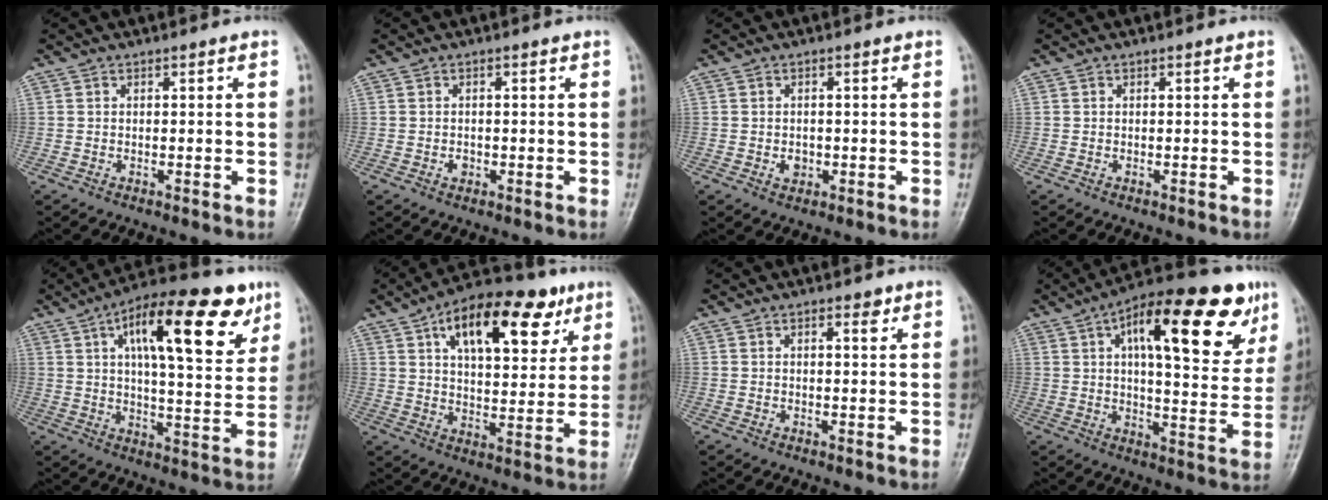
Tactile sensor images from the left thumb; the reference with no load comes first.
{"total": 1.2, "force": [-0.4, 1.0, 0.6], "torque": [-0.003, 0.002, -0.005]}
{"total": 2.0, "force": [-0.4, 1.6, 1.1], "torque": [-0.007, 0.002, -0.004]}
{"total": 0.0}
{"total": 20.8, "force": [9.6, 7.5, 16.8], "torque": [-0.219, -0.017, 0.143]}
{"total": 20.1, "force": [9.5, 9.6, 14.8], "torque": [-0.183, -0.012, 0.147]}
{"total": 2.0, "force": [1.1, 0.7, 1.5], "torque": [-0.015, -0.003, 0.014]}
{"total": 23.4, "force": [10.8, 8.8, 18.8], "torque": [-0.238, -0.010, 0.153]}